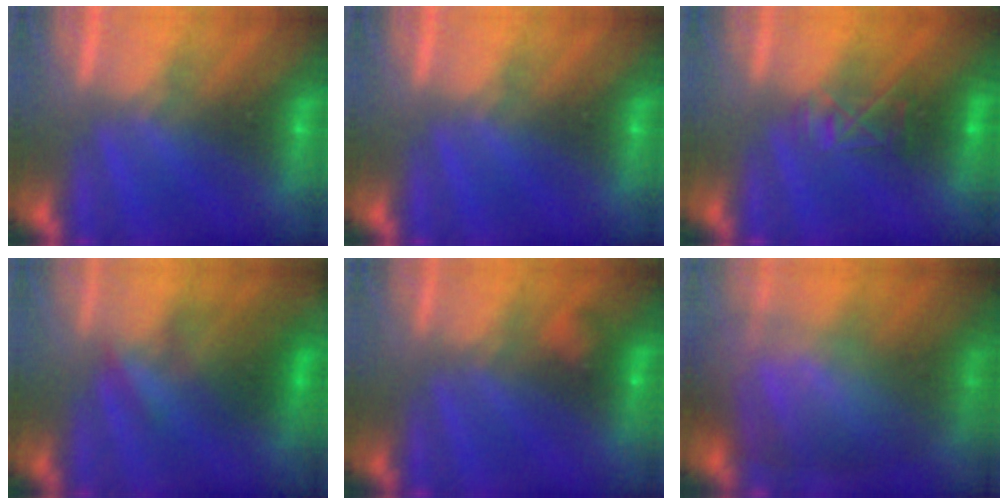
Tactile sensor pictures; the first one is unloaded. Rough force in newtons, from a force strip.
{"total": 0.0}
{"total": 2.9}
{"total": 3.1}
{"total": 2.2}
{"total": 7.5}